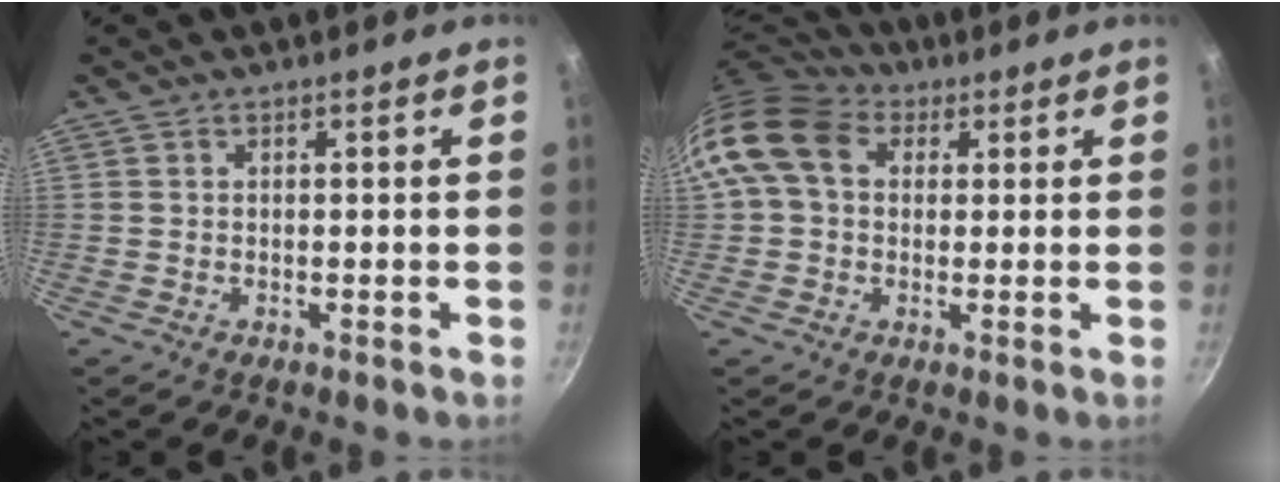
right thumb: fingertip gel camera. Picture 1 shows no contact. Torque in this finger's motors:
{"motor_torque": [-0.33, 1.04, 0.76, -0.63, 0.15]}